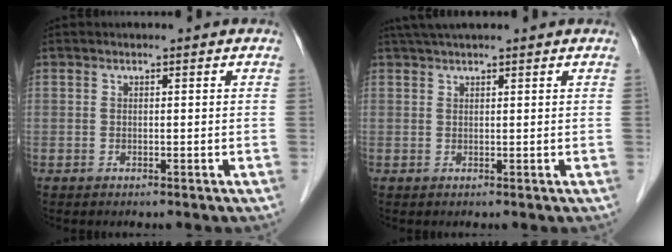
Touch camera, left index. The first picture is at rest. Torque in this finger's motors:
{"motor_torque": [0.47, -0.57, 0.14, 0.02]}